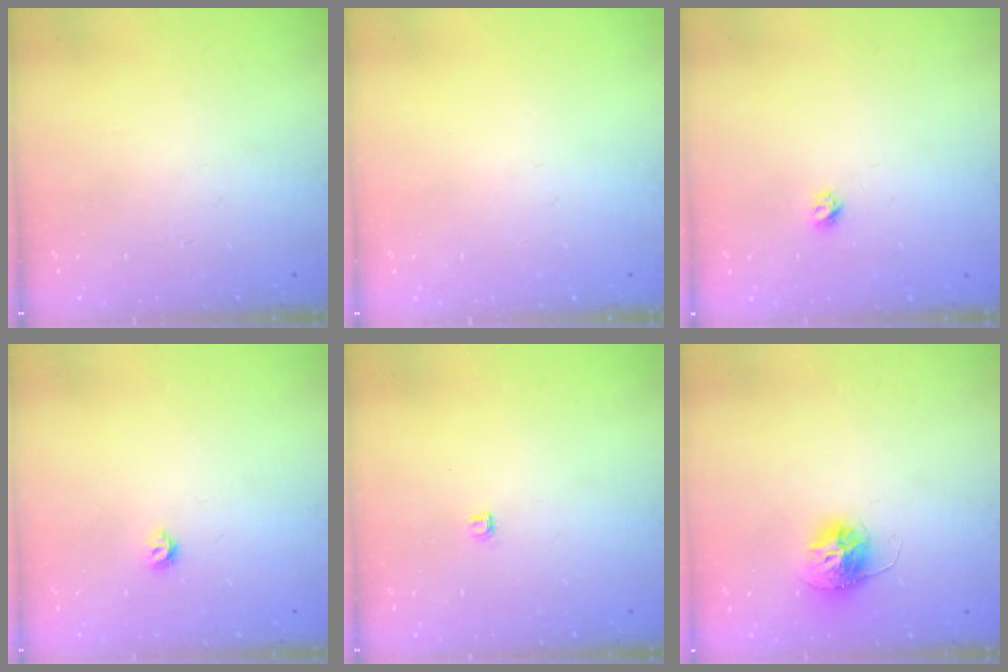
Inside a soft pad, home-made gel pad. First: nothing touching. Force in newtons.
{"total": 0.0}
{"total": 3.4, "press": 3.4, "slide": 0.3}
{"total": 4.1, "press": 4.0, "slide": 0.8}
{"total": 2.8, "press": 2.8, "slide": 0.4}
{"total": 11.9, "press": 11.9, "slide": 1.0}